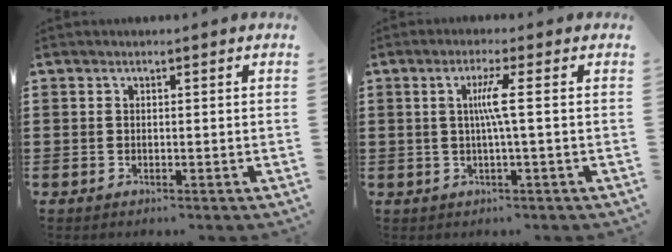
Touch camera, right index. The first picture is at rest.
{"total": 4.0, "force": [0.2, -0.5, 3.9], "torque": [-0.076, -0.005, -0.003]}